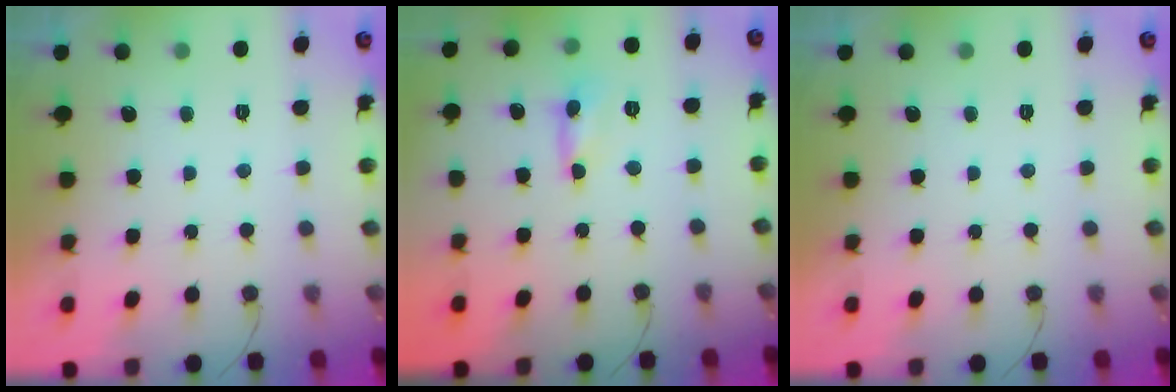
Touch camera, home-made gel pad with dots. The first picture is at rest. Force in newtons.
{"total": 0.8, "press": 0.7, "slide": 0.1}
{"total": 0.0}